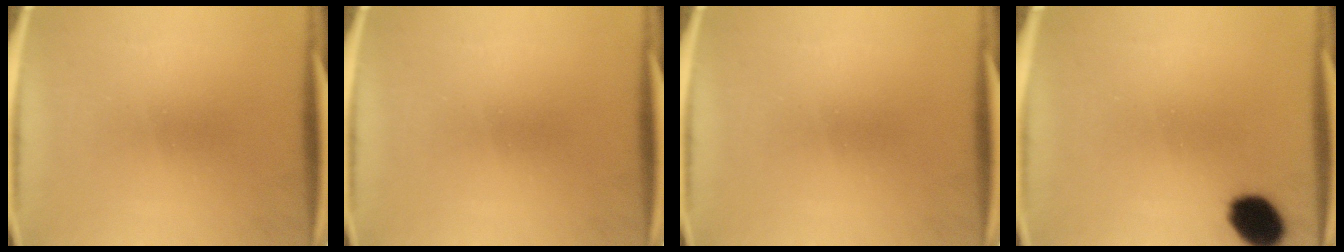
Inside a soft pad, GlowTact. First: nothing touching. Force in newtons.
{"total": 0.0}
{"total": 0.0}
{"total": 8.8}